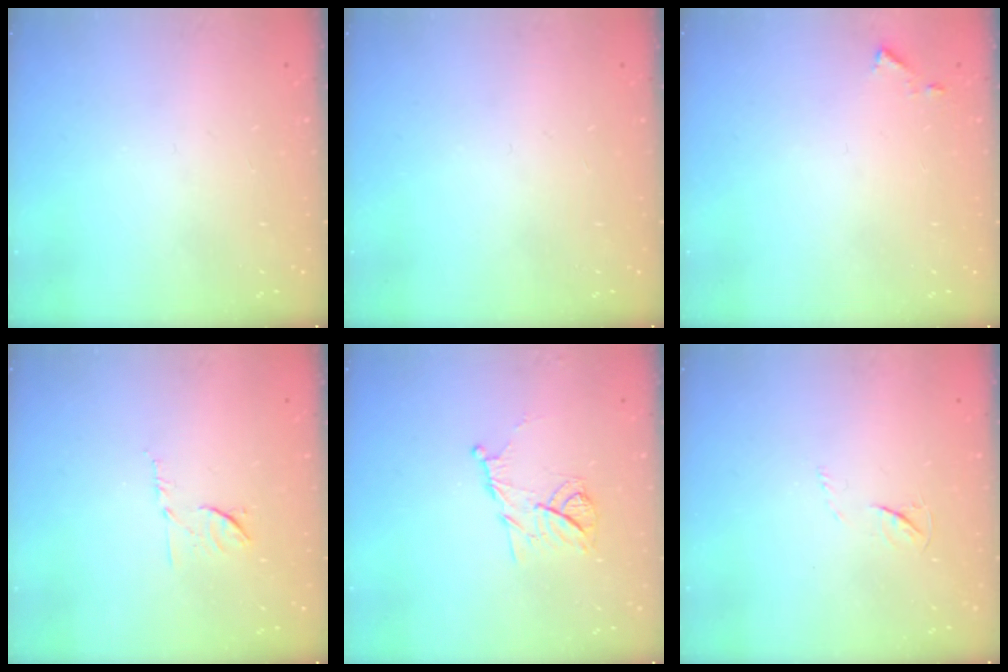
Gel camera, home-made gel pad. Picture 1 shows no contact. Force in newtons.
{"total": 0.0}
{"total": 5.3, "press": 5.2, "slide": 0.5}
{"total": 6.6, "press": 6.5, "slide": 0.9}
{"total": 10.0, "press": 10.0, "slide": 1.0}
{"total": 3.6, "press": 3.6, "slide": 0.5}